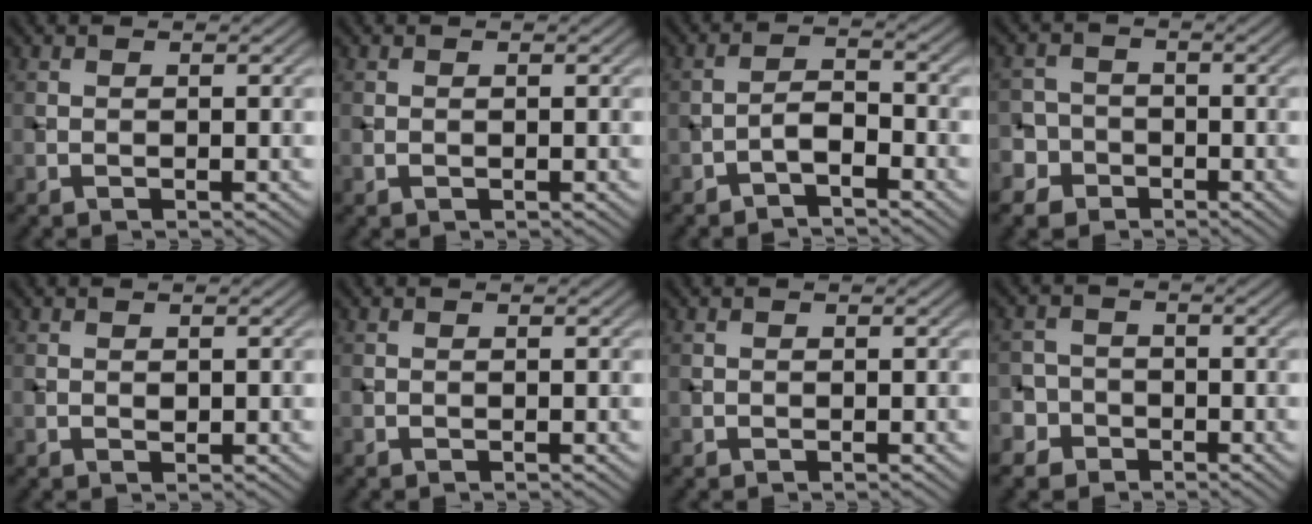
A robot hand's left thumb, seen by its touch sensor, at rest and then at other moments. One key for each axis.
{"total": 0.5, "fx": -0.2, "fy": 0.3, "fz": 0.4, "tx": -0.007, "ty": 0.000, "tz": -0.001}
{"total": 2.6, "fx": -2.0, "fy": 0.8, "fz": 1.5, "tx": -0.029, "ty": 0.011, "tz": -0.044}
{"total": 4.5, "fx": -2.4, "fy": 3.8, "fz": 0.6, "tx": -0.002, "ty": 0.004, "tz": -0.065}
{"total": 0.5, "fx": 0.2, "fy": 0.4, "fz": 0.3, "tx": -0.006, "ty": 0.001, "tz": 0.004}
{"total": 0.0}
{"total": 0.0}
{"total": 3.9, "fx": -2.1, "fy": 3.3, "fz": 0.4, "tx": 0.004, "ty": 0.004, "tz": -0.057}